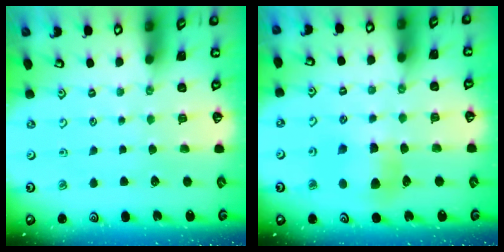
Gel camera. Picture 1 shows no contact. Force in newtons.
{"total": 7.2, "press": 7.2, "slide": 0.8}